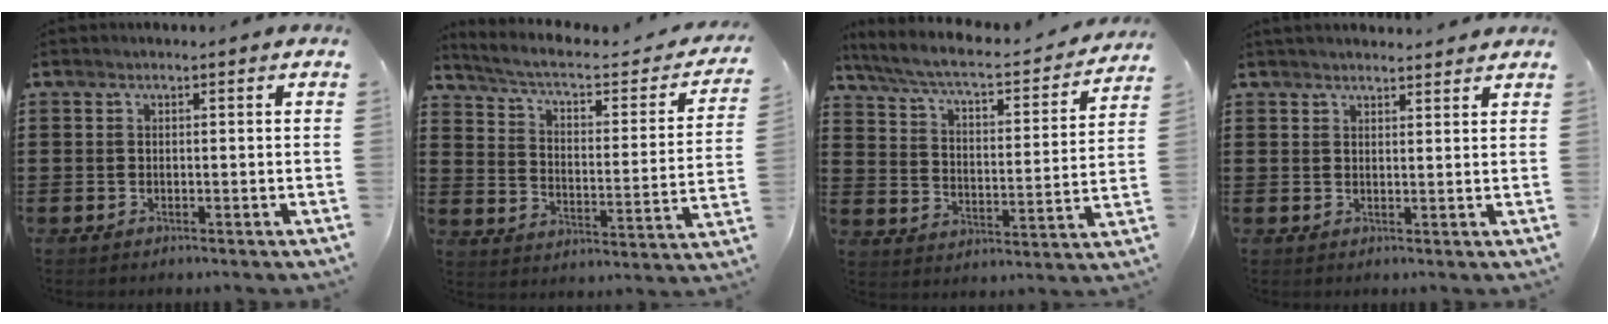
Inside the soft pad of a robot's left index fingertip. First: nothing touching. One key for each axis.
{"total": 5.0, "fx": 4.0, "fy": 0.9, "fz": 2.9, "tx": -0.076, "ty": -0.030, "tz": 0.060}
{"total": 5.5, "fx": 4.9, "fy": 0.5, "fz": 2.6, "tx": -0.075, "ty": -0.038, "tz": 0.076}
{"total": 2.0, "fx": 1.9, "fy": 0.3, "fz": 0.1, "tx": -0.006, "ty": 0.001, "tz": 0.038}